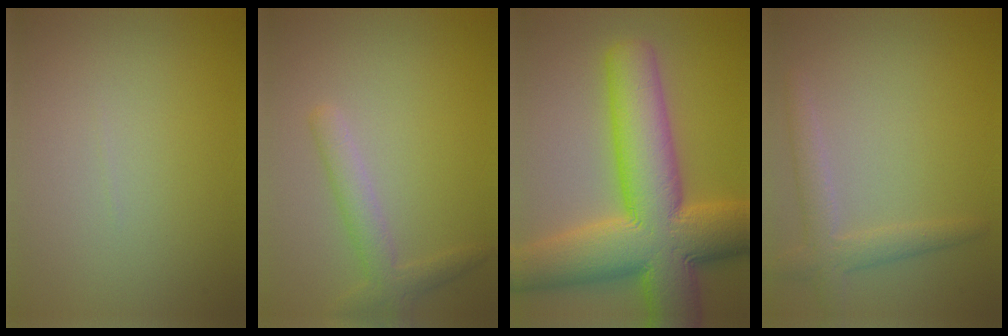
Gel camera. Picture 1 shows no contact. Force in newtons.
{"total": 2.6, "press": 2.6, "slide": 0.1}
{"total": 14.7, "press": 14.7, "slide": 0.4}
{"total": 2.7, "press": 2.7, "slide": 0.1}